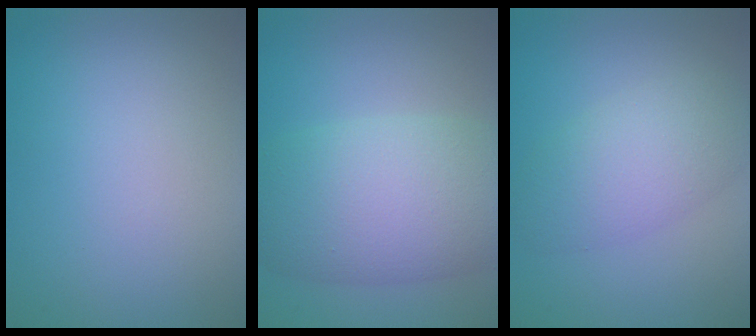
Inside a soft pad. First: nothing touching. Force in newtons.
{"total": 9.5, "press": 9.5, "slide": 0.3}
{"total": 4.5, "press": 4.5, "slide": 0.1}